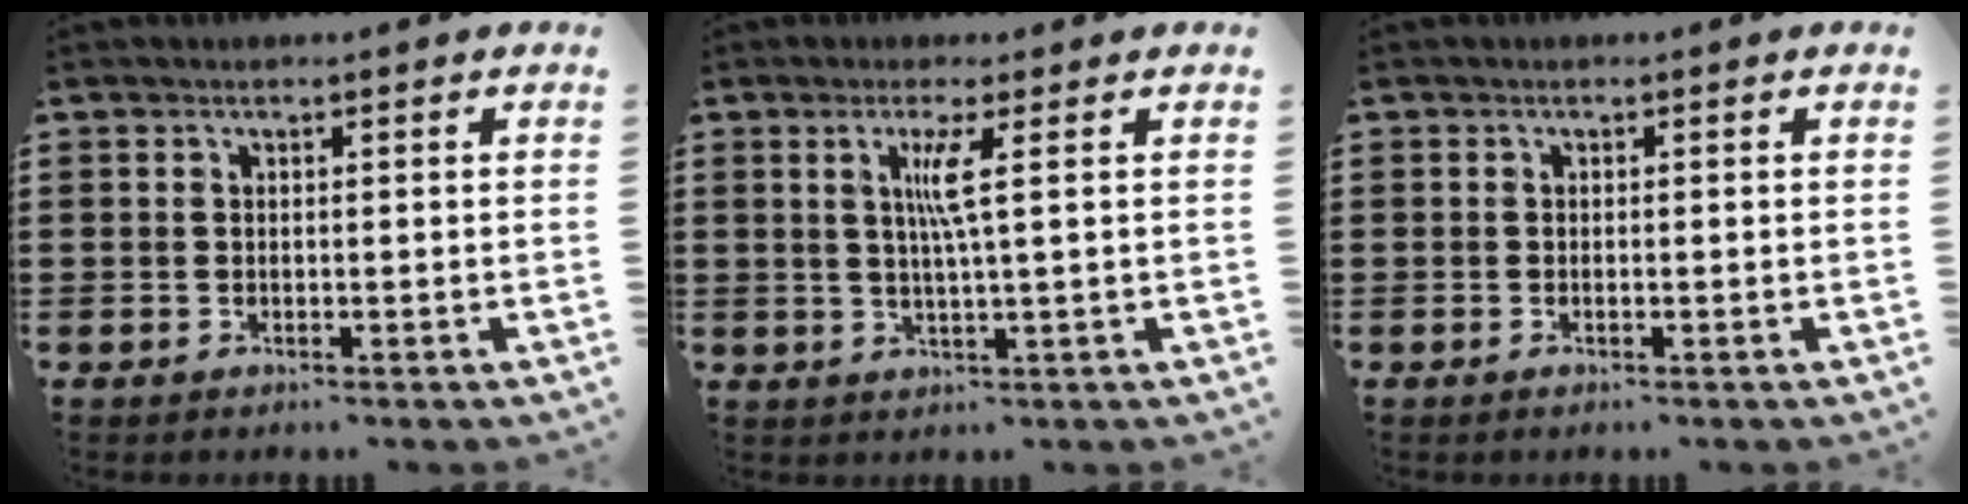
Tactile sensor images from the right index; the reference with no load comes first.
{"total": 4.0, "force": [1.0, -0.5, 3.9], "torque": [-0.078, -0.006, 0.012]}
{"total": 0.0}